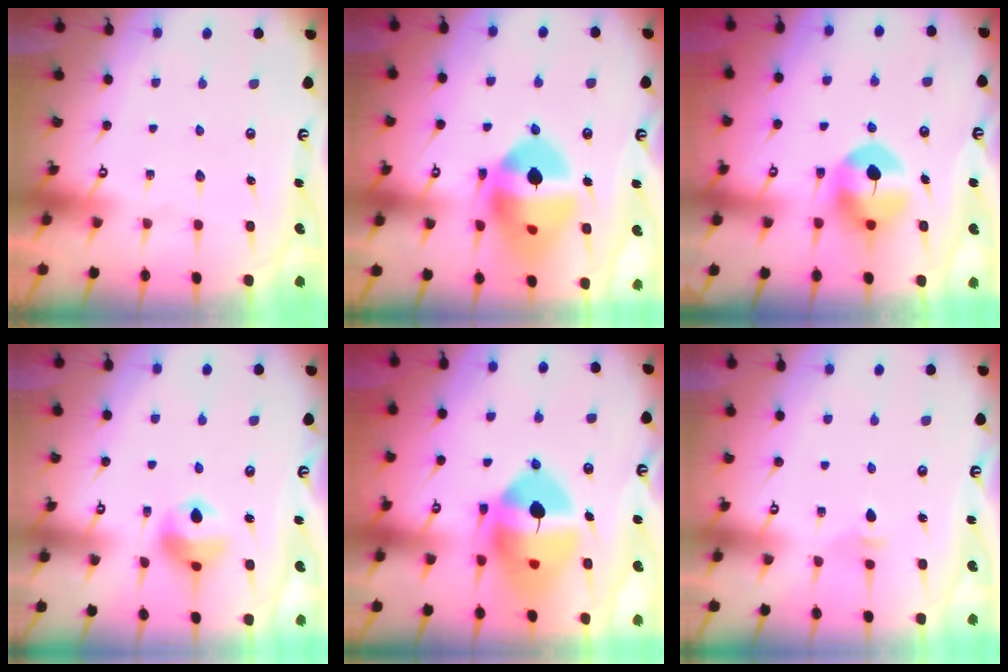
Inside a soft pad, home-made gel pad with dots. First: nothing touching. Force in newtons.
{"total": 16.1, "press": 15.1, "slide": 5.6}
{"total": 8.5, "press": 8.5, "slide": 1.0}
{"total": 9.9, "press": 9.7, "slide": 2.0}
{"total": 15.9, "press": 15.8, "slide": 2.0}
{"total": 2.8, "press": 2.7, "slide": 0.6}